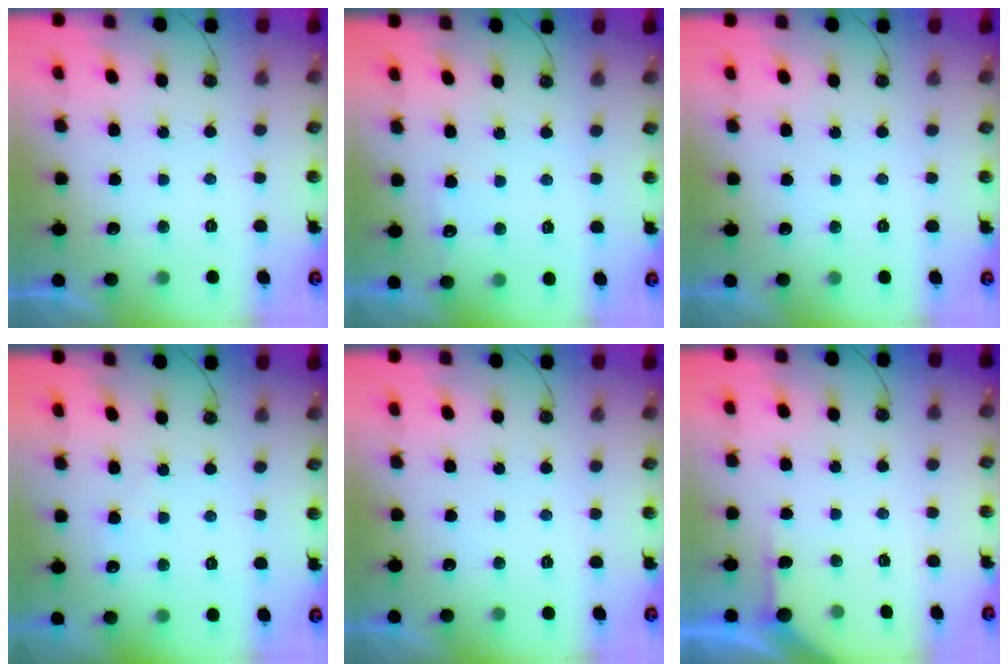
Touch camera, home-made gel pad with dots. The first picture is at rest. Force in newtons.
{"total": 4.4, "press": 4.4, "slide": 0.4}
{"total": 0.0}
{"total": 3.6, "press": 3.6, "slide": 0.4}
{"total": 0.0}
{"total": 3.5, "press": 3.5, "slide": 0.4}